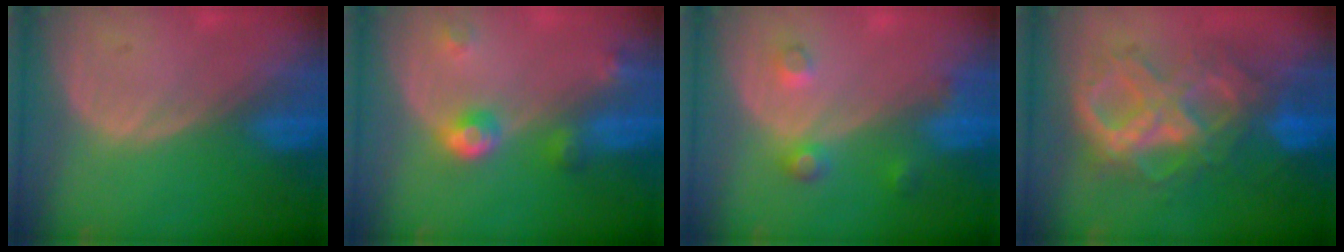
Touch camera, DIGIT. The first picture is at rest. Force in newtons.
{"total": 4.7, "press": 4.3, "slide": 2.0}
{"total": 3.4, "press": 3.2, "slide": 1.1}
{"total": 10.5, "press": 10.4, "slide": 1.3}